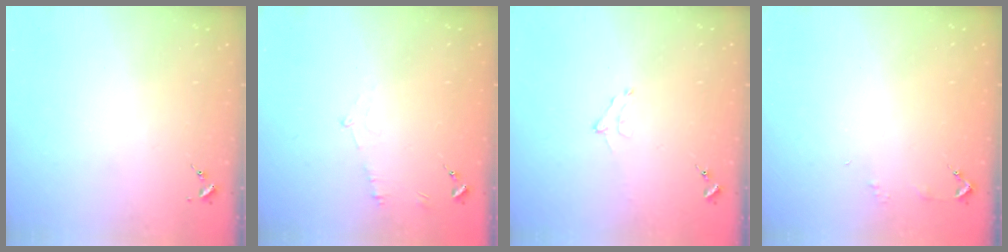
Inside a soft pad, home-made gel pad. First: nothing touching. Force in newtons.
{"total": 4.5, "press": 4.2, "slide": 1.4}
{"total": 5.4, "press": 5.3, "slide": 0.8}
{"total": 2.9, "press": 2.8, "slide": 0.3}